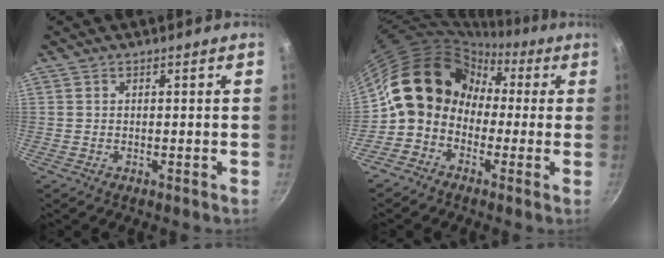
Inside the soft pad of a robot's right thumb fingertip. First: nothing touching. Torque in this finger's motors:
{"motor_torque": [1.04, 2.98, 1.47, -1.06, 0.46]}